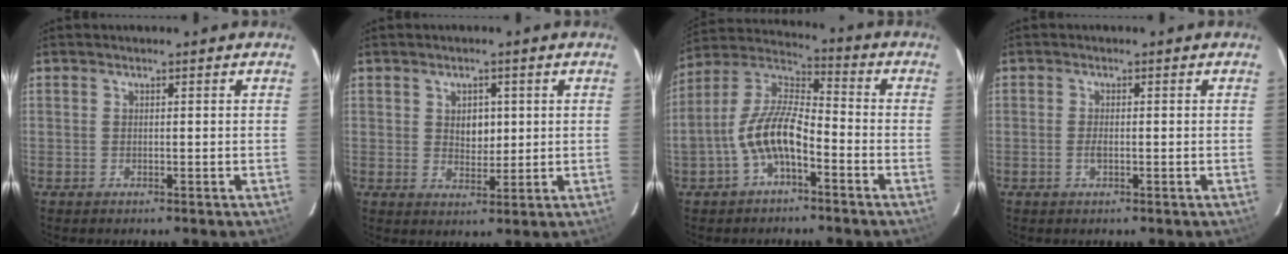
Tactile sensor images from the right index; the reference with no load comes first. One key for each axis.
{"total": 4.1, "fx": 0.9, "fy": 3.1, "fz": 2.6, "tx": -0.037, "ty": 0.004, "tz": 0.017}
{"total": 11.5, "fx": -4.5, "fy": 4.7, "fz": 9.5, "tx": -0.199, "ty": 0.014, "tz": -0.085}
{"total": 1.5, "fx": -0.4, "fy": 0.7, "fz": 1.3, "tx": -0.028, "ty": -0.001, "tz": -0.007}